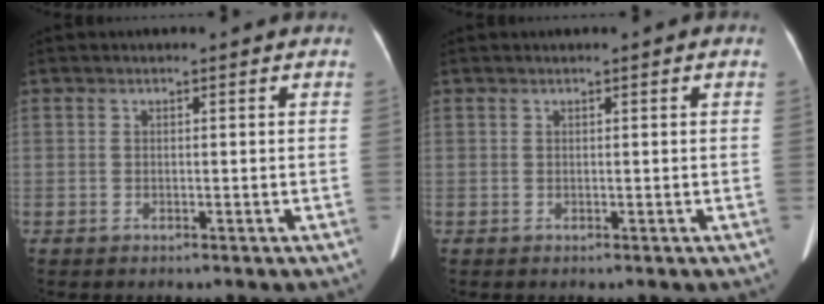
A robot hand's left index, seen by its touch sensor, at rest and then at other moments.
{"total": 0.0}